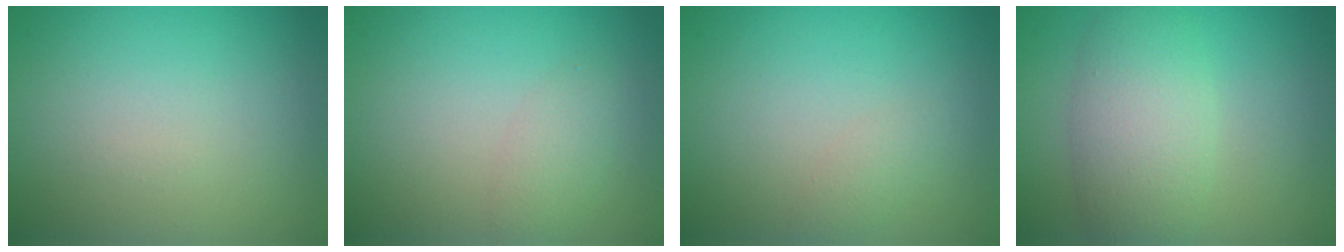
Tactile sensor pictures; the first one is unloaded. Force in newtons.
{"total": 1.7, "press": 1.7, "slide": 0.0}
{"total": 1.0, "press": 1.0, "slide": 0.1}
{"total": 5.2, "press": 5.2, "slide": 0.1}